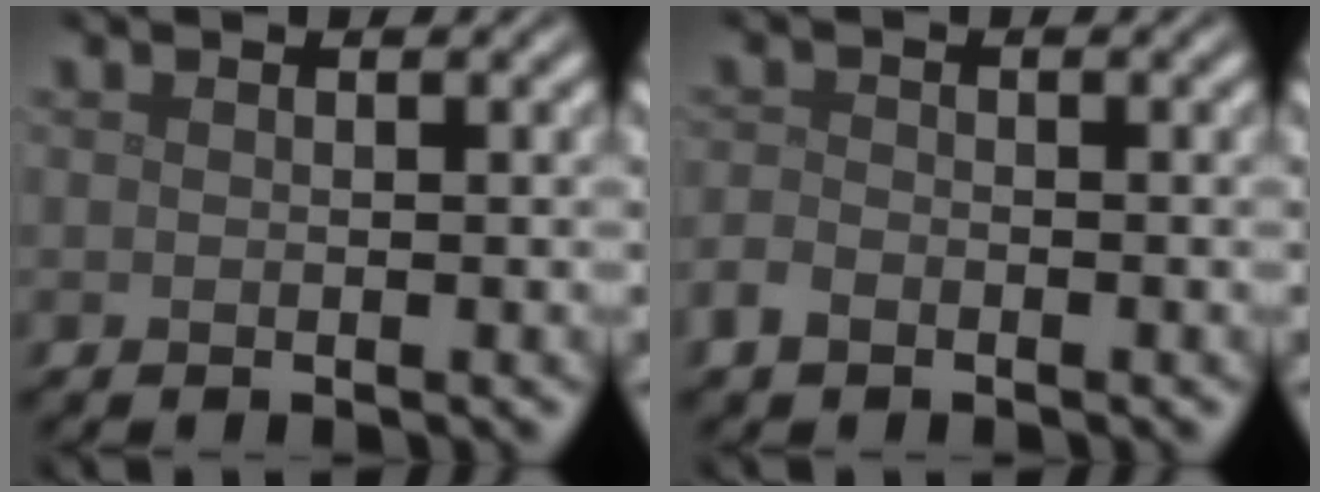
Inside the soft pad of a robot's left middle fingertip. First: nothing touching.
{"total": 1.6, "force": [-1.1, 1.0, 0.7], "torque": [-0.012, -0.001, -0.027]}